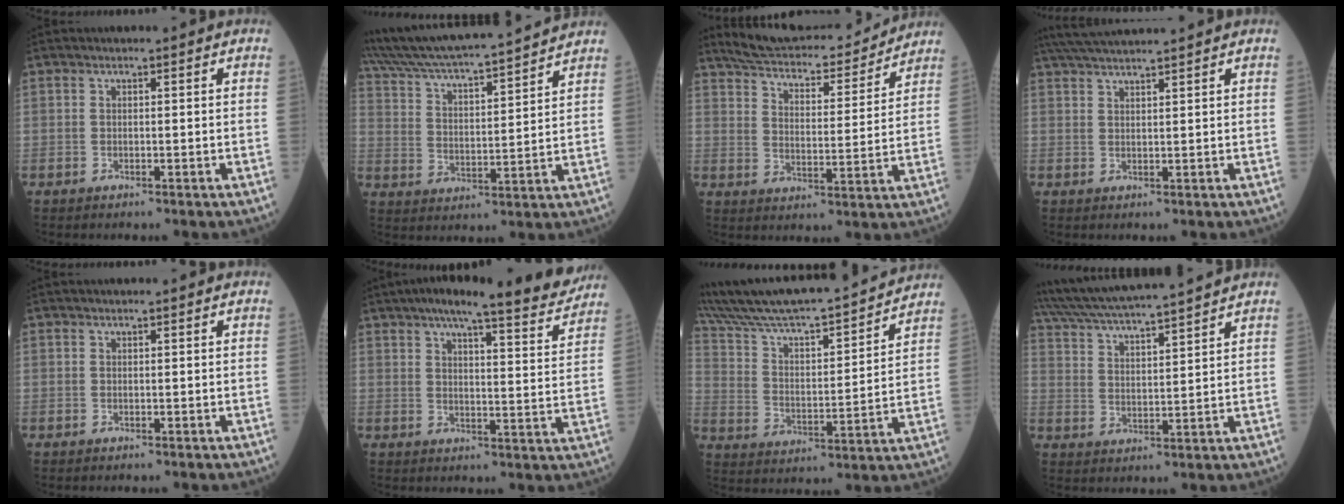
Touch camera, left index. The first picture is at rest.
{"total": 19.8, "force": [18.3, 0.9, 7.6], "torque": [-0.141, 0.015, 0.292]}
{"total": 17.7, "force": [16.5, 3.1, 5.5], "torque": [-0.082, -0.001, 0.237]}
{"total": 8.5, "force": [7.8, -0.3, 3.5], "torque": [-0.065, 0.034, 0.129]}
{"total": 0.8, "force": [0.7, 0.0, 0.2], "torque": [-0.007, 0.006, 0.012]}
{"total": 18.2, "force": [15.5, 2.0, 9.3], "torque": [-0.128, -0.003, 0.197]}
{"total": 22.8, "force": [20.3, 2.5, 10.0], "torque": [-0.177, 0.015, 0.320]}
{"total": 16.9, "force": [15.6, 0.0, 6.7], "torque": [-0.135, 0.023, 0.252]}